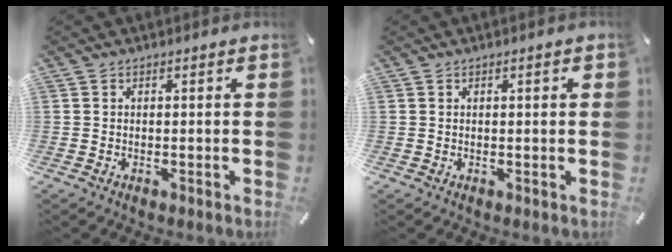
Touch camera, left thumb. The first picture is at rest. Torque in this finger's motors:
{"motor_torque": [-0.09, -0.22, -0.35, -0.06, 0.07]}